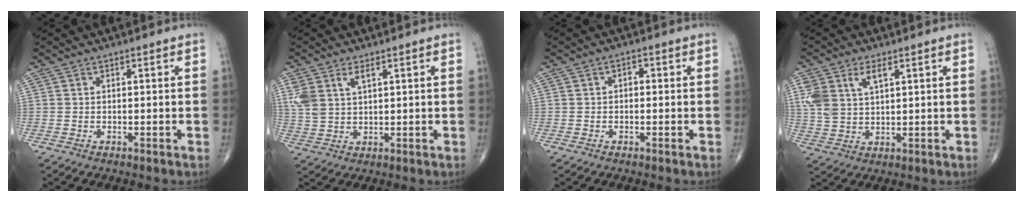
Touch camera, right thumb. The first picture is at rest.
{"total": 6.1, "force": [2.8, 3.1, 4.4], "torque": [-0.099, -0.001, 0.064]}
{"total": 1.5, "force": [0.0, 1.0, 1.1], "torque": [-0.005, 0.005, -0.007]}
{"total": 8.0, "force": [3.4, 4.3, 5.8], "torque": [-0.125, 0.000, 0.073]}